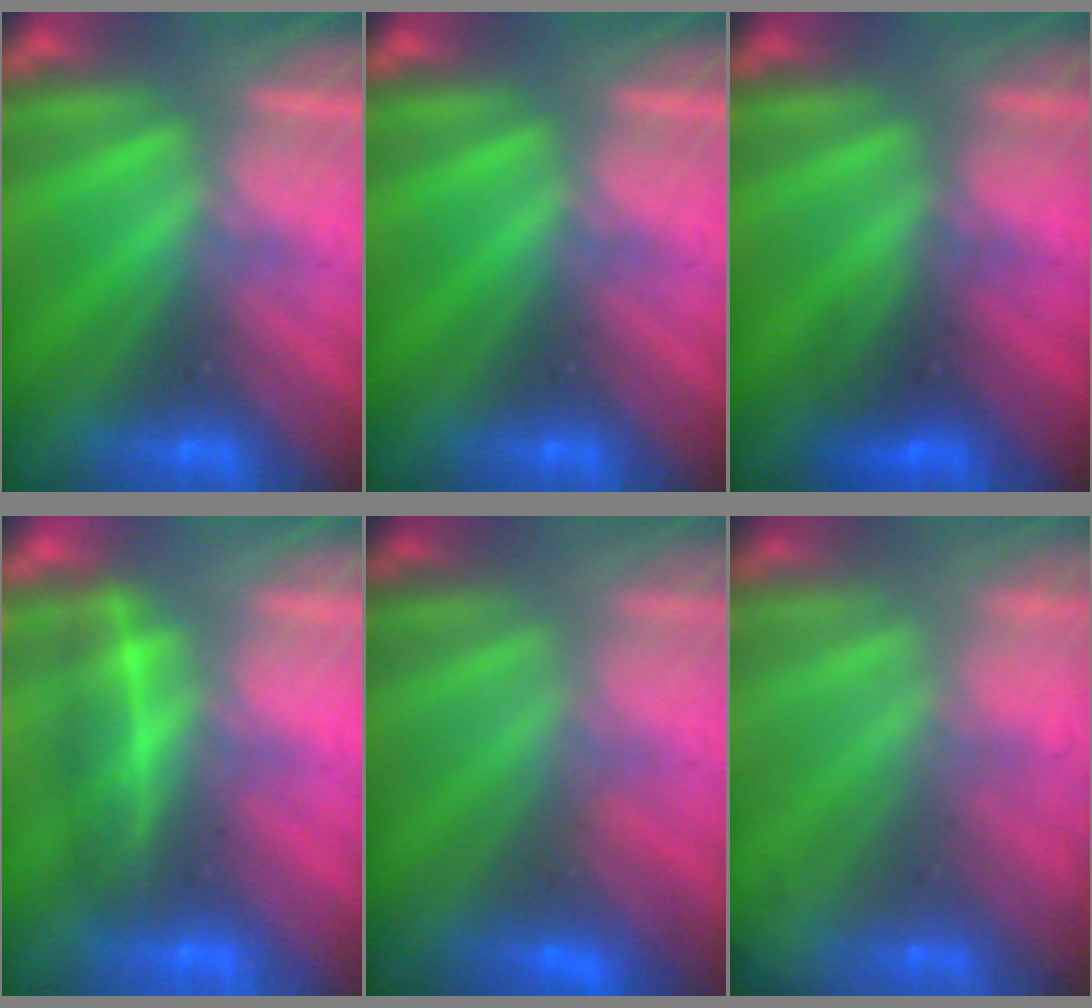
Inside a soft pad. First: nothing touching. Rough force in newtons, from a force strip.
{"total": 0.0}
{"total": 2.5}
{"total": 2.0}
{"total": 2.8}
{"total": 9.0}